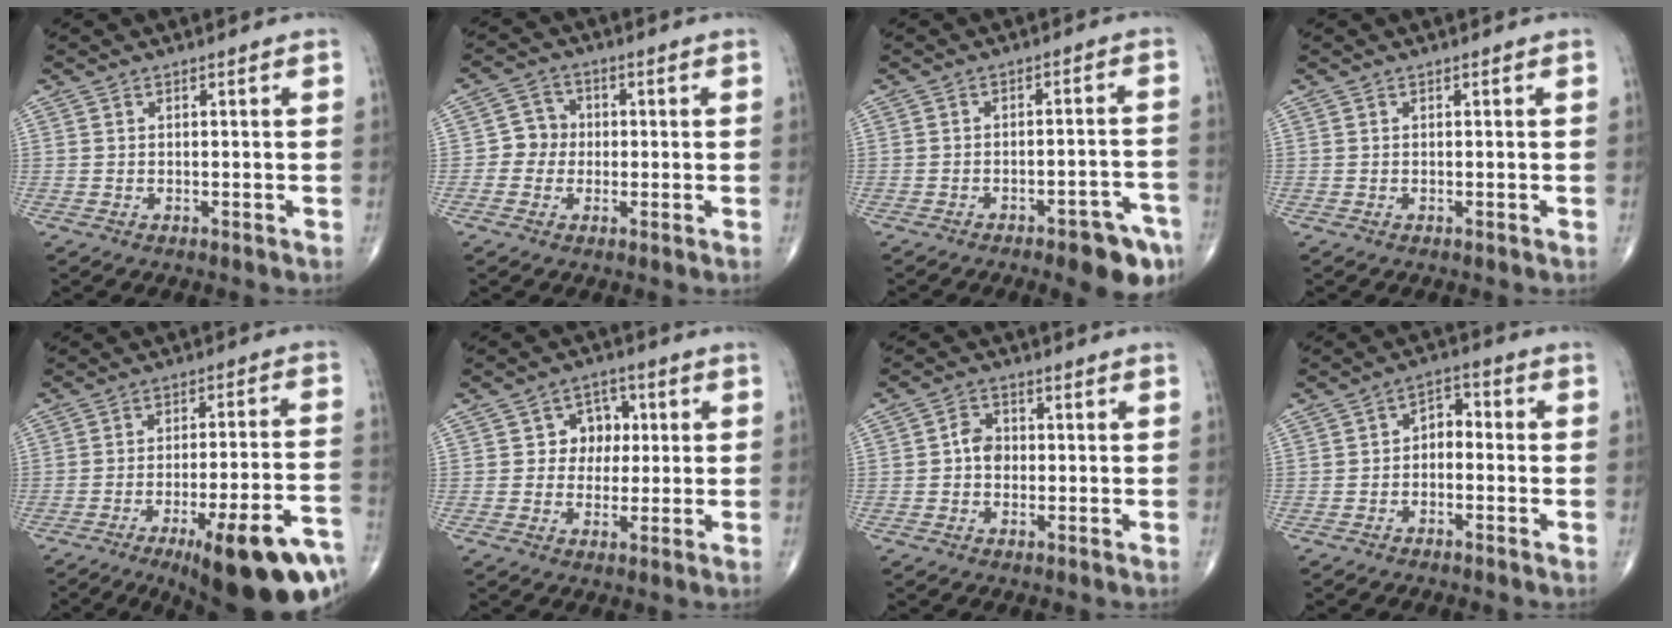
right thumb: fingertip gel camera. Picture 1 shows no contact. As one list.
[{"total": 4.5, "force": [-0.4, 4.3, 1.3], "torque": [0.006, 0.011, -0.019]}, {"total": 10.5, "force": [-6.8, 3.4, 7.2], "torque": [-0.077, 0.043, -0.086]}, {"total": 0.0}, {"total": 22.3, "force": [-12.0, 4.9, 18.2], "torque": [-0.191, 0.050, -0.166]}, {"total": 6.7, "force": [1.0, 5.7, 3.3], "torque": [-0.003, 0.007, 0.009]}, {"total": 3.8, "force": [-0.2, 3.0, 2.2], "torque": [-0.025, 0.012, -0.011]}, {"total": 4.5, "force": [-1.0, 3.1, 3.1], "torque": [-0.034, 0.030, -0.029]}]